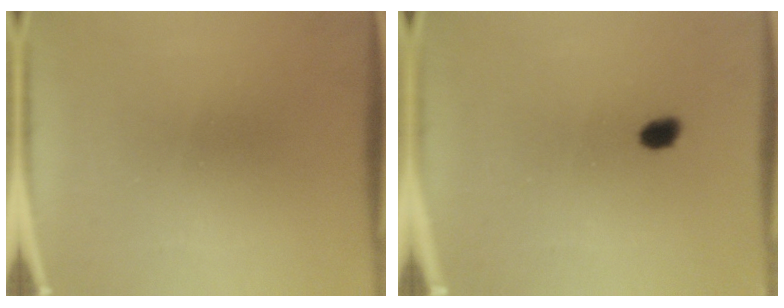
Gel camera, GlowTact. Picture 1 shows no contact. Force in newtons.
{"total": 1.8}